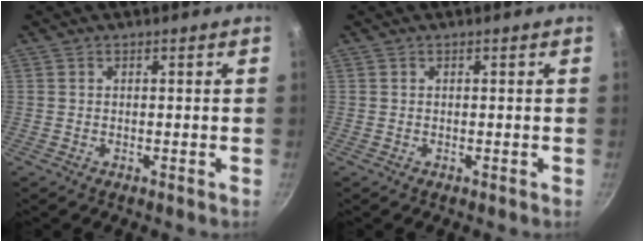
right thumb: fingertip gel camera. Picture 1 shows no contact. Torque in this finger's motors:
{"motor_torque": [-0.02, -0.01, -0.13, 0.17, 0.00]}